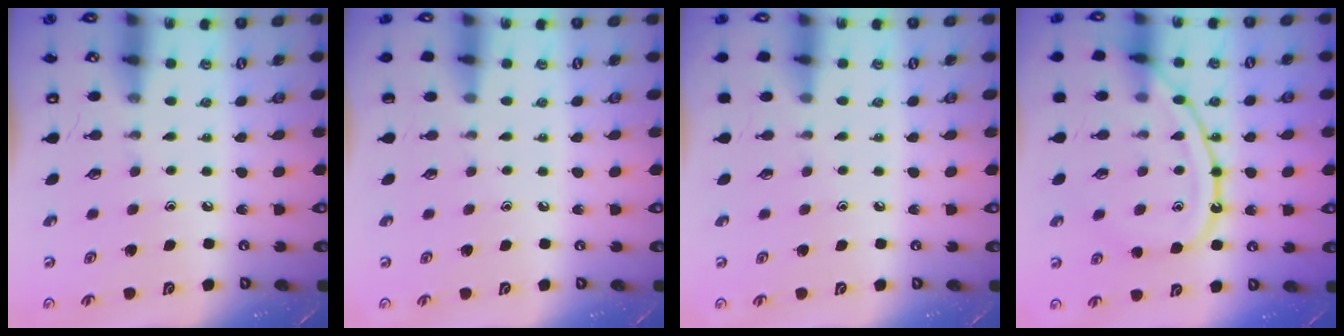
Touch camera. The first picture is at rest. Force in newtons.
{"total": 0.0}
{"total": 2.3, "press": 2.2, "slide": 0.4}
{"total": 13.9, "press": 13.9, "slide": 1.3}